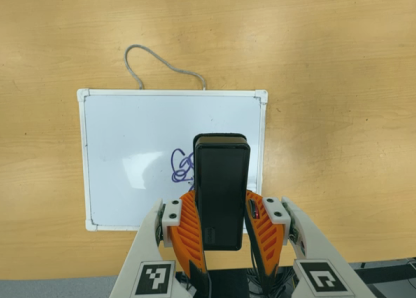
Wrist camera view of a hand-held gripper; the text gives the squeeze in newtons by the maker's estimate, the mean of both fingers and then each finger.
{"total": 9.6, "left": 7.2, "right": 12.0}